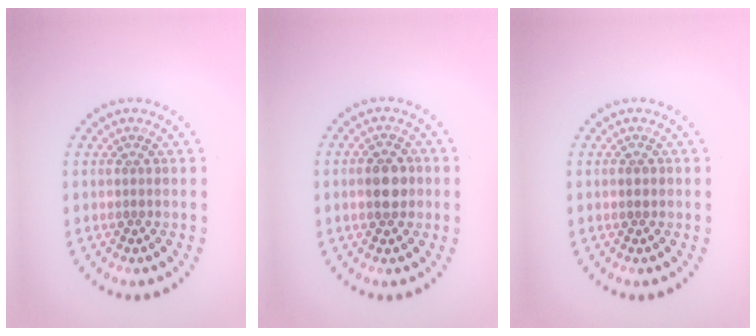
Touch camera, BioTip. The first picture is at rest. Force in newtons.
{"total": 3.3, "press": 3.3, "slide": 0.1}
{"total": 1.0, "press": 0.9, "slide": 0.2}